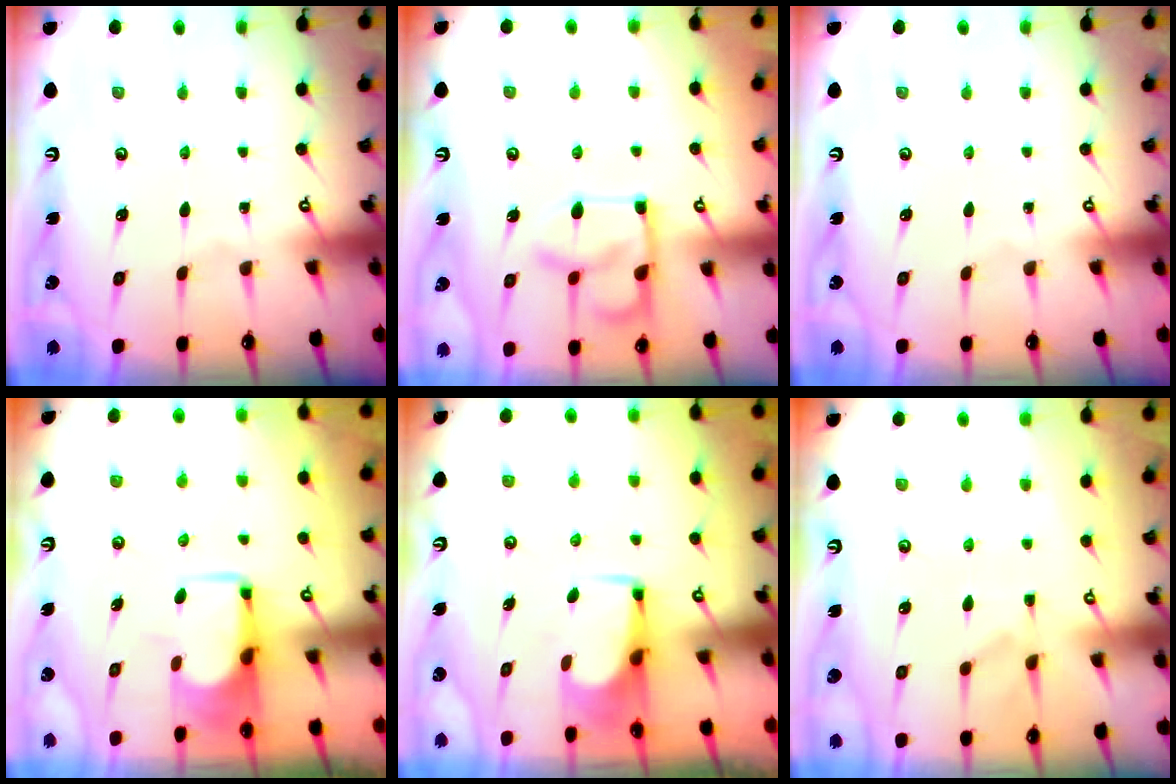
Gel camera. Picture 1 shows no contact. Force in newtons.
{"total": 12.9, "press": 12.9, "slide": 1.0}
{"total": 0.0}
{"total": 3.5, "press": 3.5, "slide": 0.2}
{"total": 3.7, "press": 3.7, "slide": 0.2}
{"total": 2.1, "press": 1.9, "slide": 1.0}